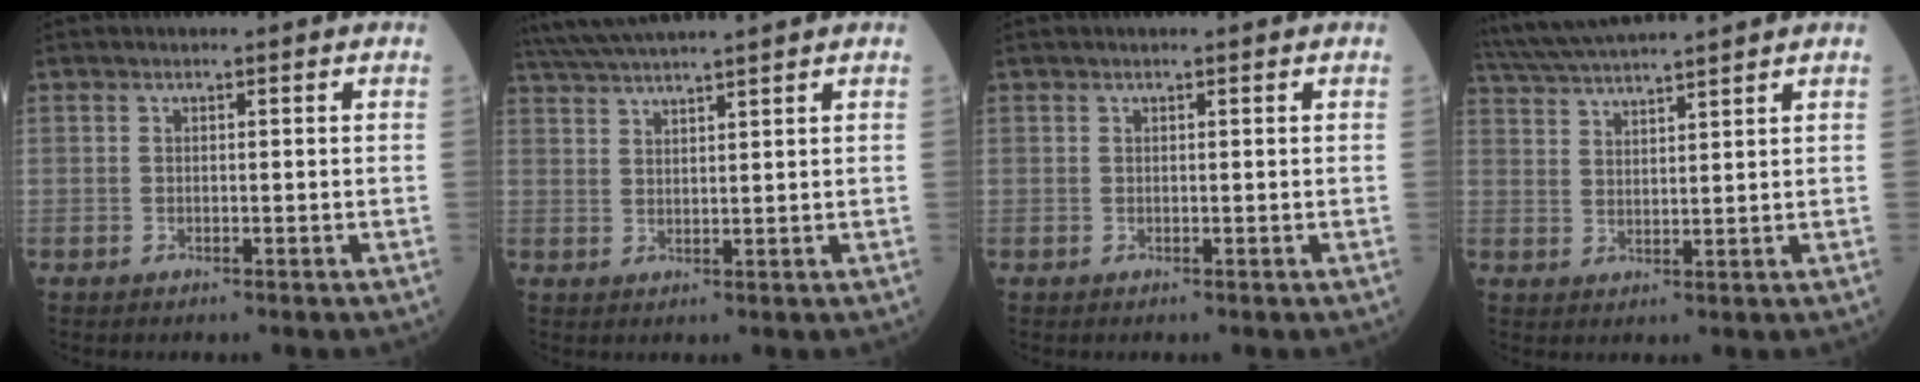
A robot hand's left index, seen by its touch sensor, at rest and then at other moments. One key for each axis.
{"total": 9.1, "fx": 8.1, "fy": -1.2, "fz": 4.0, "tx": -0.072, "ty": 0.026, "tz": 0.133}
{"total": 0.6, "fx": 0.5, "fy": -0.1, "fz": 0.3, "tx": -0.005, "ty": 0.007, "tz": 0.009}
{"total": 10.4, "fx": 9.5, "fy": -1.0, "fz": 4.1, "tx": -0.081, "ty": 0.024, "tz": 0.161}